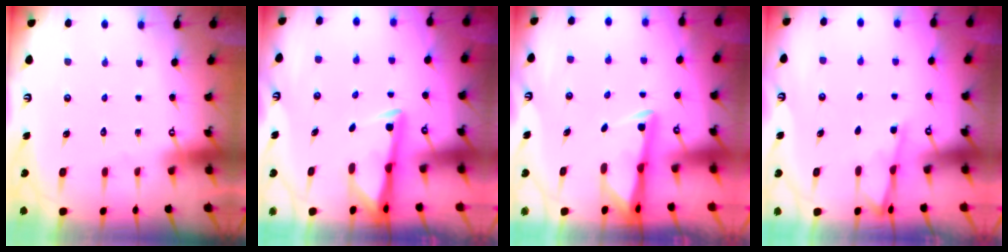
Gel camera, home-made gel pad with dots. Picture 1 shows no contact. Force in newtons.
{"total": 2.8, "press": 2.7, "slide": 0.5}
{"total": 3.1, "press": 3.0, "slide": 0.6}
{"total": 2.7, "press": 2.7, "slide": 0.5}